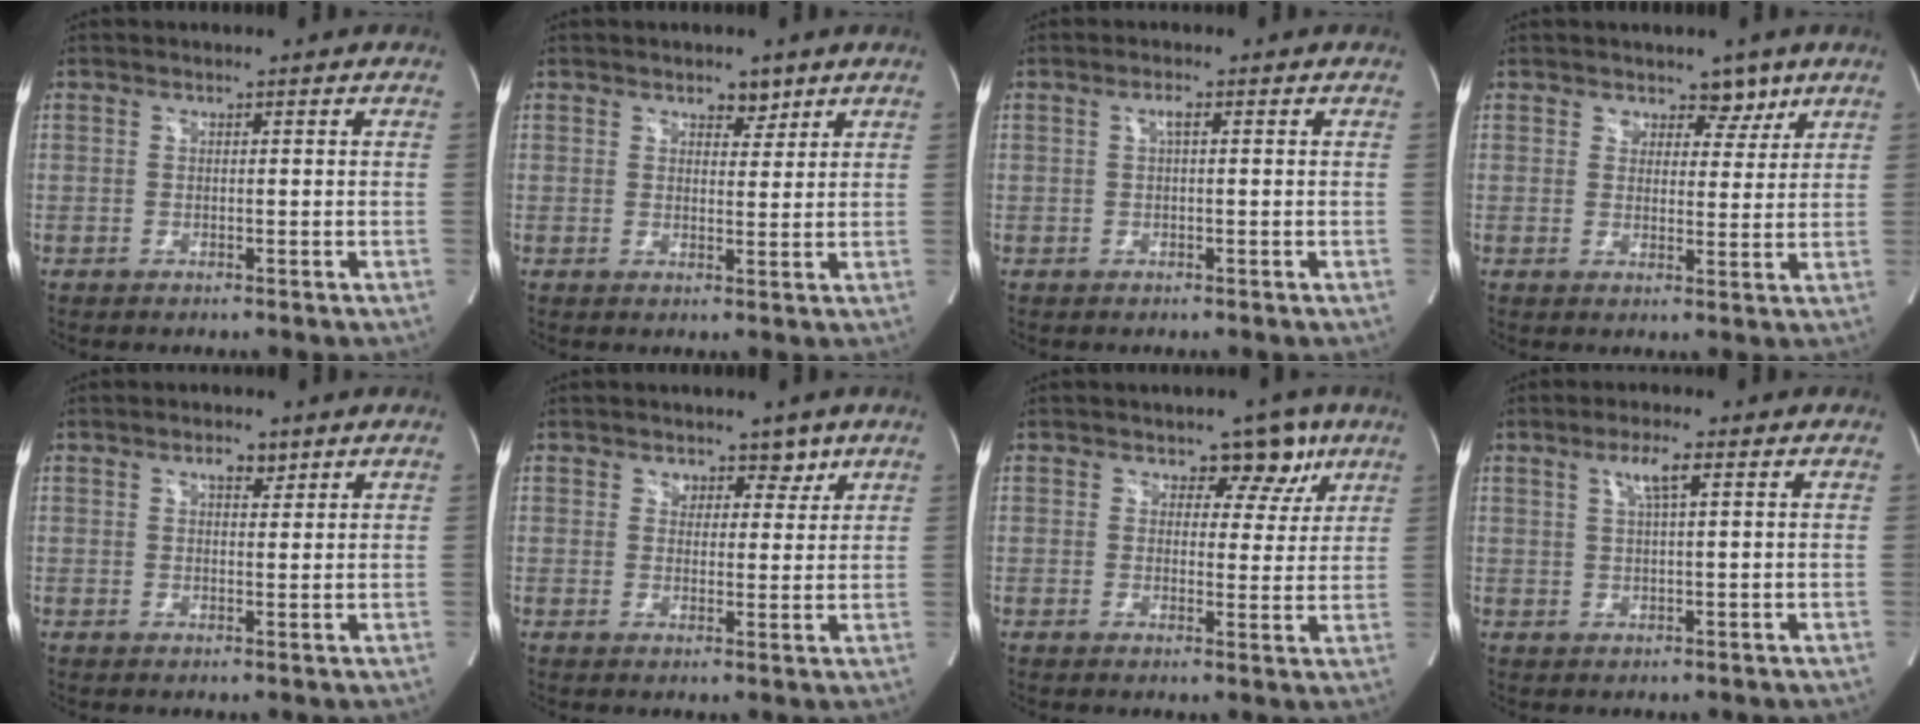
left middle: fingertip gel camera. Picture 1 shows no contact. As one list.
[{"total": 2.6, "force": [1.8, 1.5, 1.1], "torque": [-0.014, 0.000, 0.029]}, {"total": 1.2, "force": [0.3, 0.2, 1.2], "torque": [-0.024, 0.004, 0.005]}, {"total": 3.8, "force": [2.7, 2.5, 1.1], "torque": [0.000, -0.002, 0.037]}, {"total": 2.2, "force": [1.4, 1.0, 1.4], "torque": [-0.025, 0.004, 0.023]}, {"total": 3.3, "force": [2.2, 2.3, 0.9], "torque": [0.001, 0.000, 0.031]}, {"total": 5.5, "force": [3.3, 3.7, 2.4], "torque": [-0.006, 0.007, 0.038]}, {"total": 3.4, "force": [1.5, 0.1, 3.1], "torque": [-0.060, 0.003, 0.028]}]